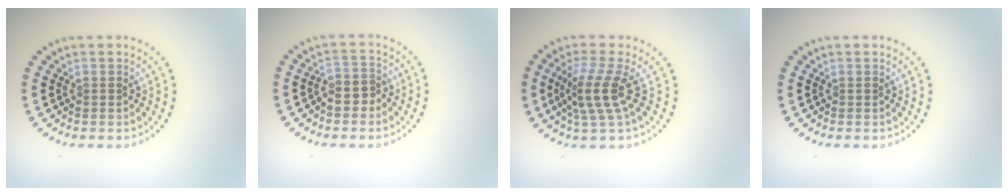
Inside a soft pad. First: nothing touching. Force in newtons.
{"total": 2.2, "press": 2.0, "slide": 0.9}
{"total": 3.5, "press": 2.6, "slide": 2.3}
{"total": 0.0}